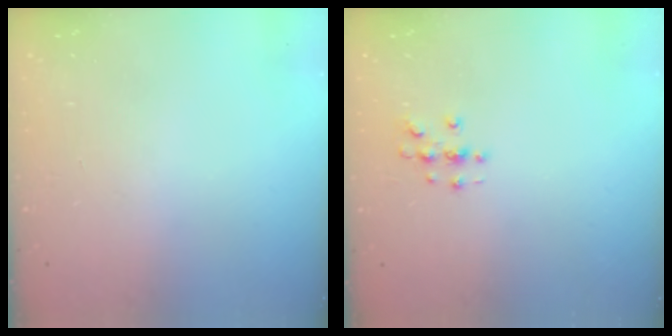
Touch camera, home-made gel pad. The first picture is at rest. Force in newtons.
{"total": 3.0, "press": 3.0, "slide": 0.3}